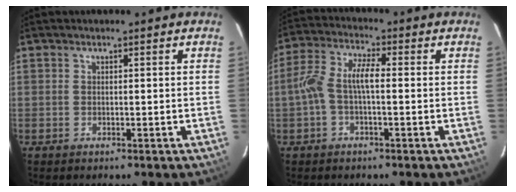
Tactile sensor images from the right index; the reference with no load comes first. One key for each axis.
{"total": 6.5, "fx": -0.9, "fy": 2.2, "fz": 6.1, "tx": -0.135, "ty": 0.019, "tz": -0.019}